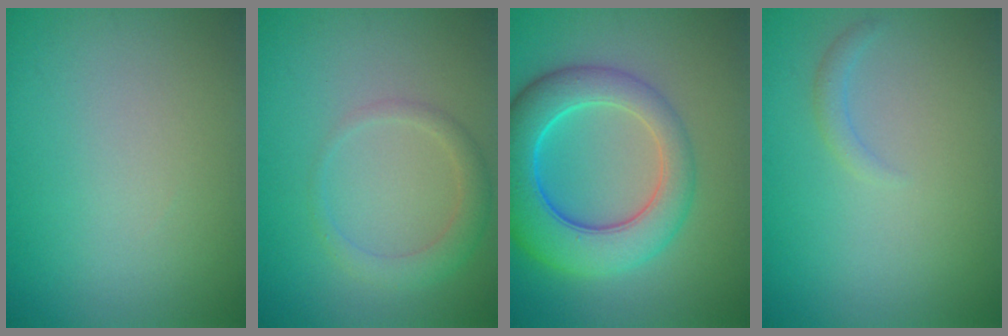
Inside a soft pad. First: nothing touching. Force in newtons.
{"total": 2.2, "press": 2.2, "slide": 0.3}
{"total": 8.3, "press": 8.3, "slide": 0.4}
{"total": 1.0, "press": 1.0, "slide": 0.2}